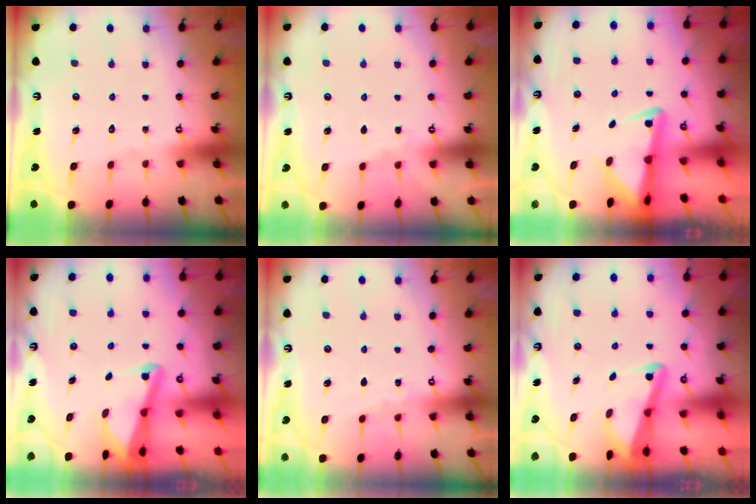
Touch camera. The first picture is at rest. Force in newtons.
{"total": 2.7, "press": 2.7, "slide": 0.4}
{"total": 3.3, "press": 3.3, "slide": 0.6}
{"total": 2.7, "press": 2.6, "slide": 0.6}
{"total": 2.4, "press": 2.4, "slide": 0.3}
{"total": 3.0, "press": 3.0, "slide": 0.3}